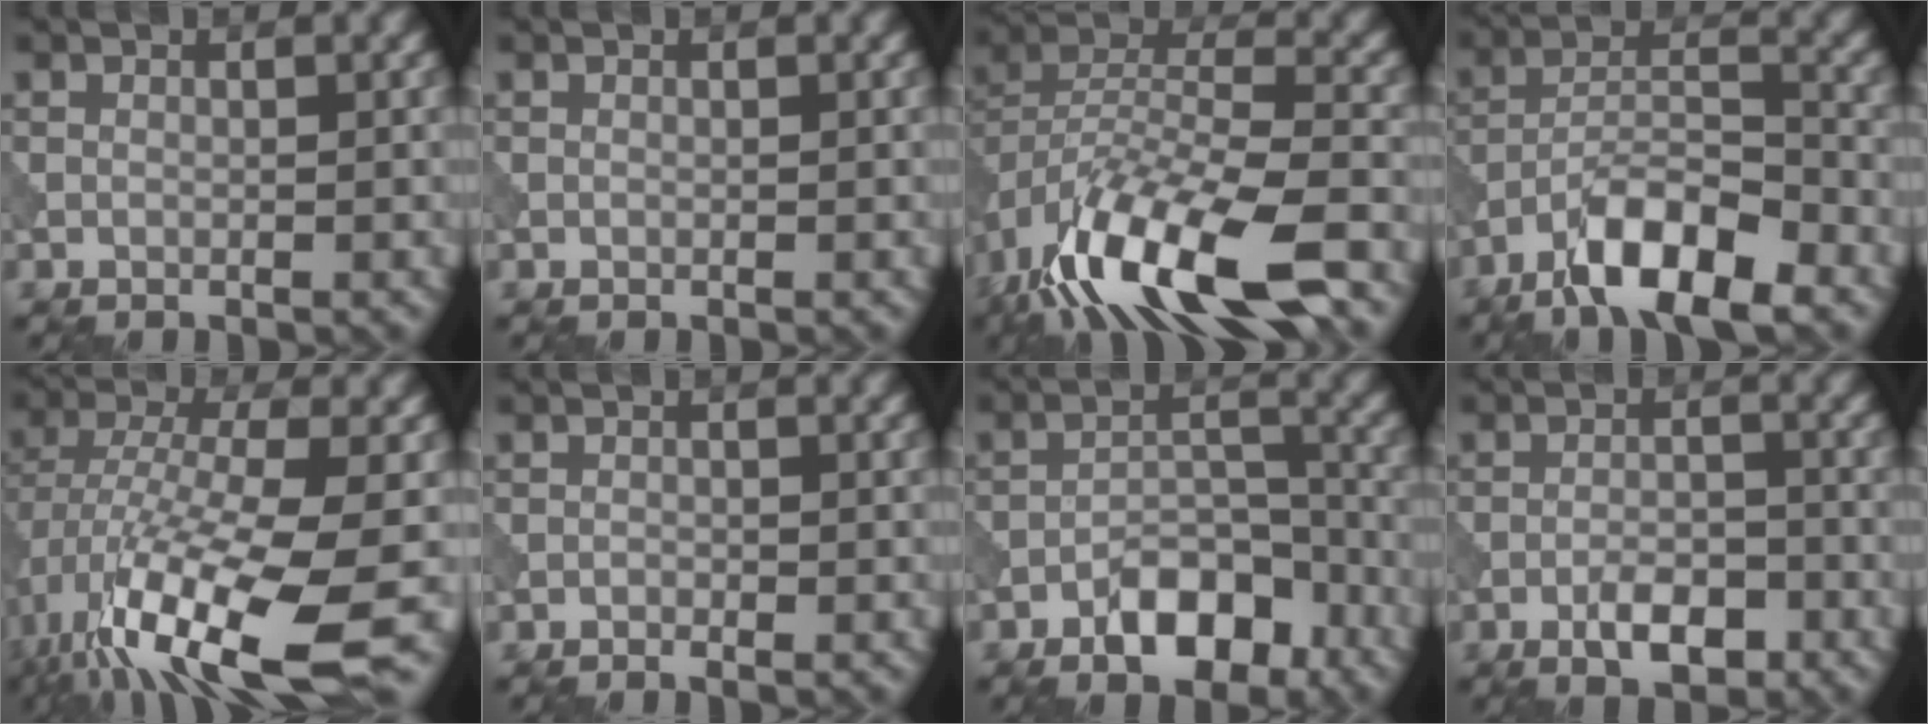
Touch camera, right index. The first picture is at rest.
{"total": 0.0}
{"total": 13.2, "force": [-8.2, 4.2, 9.4], "torque": [-0.183, -0.004, -0.156]}
{"total": 8.5, "force": [-5.6, 2.8, 5.8], "torque": [-0.092, 0.006, -0.107]}
{"total": 13.9, "force": [-5.1, 4.5, 12.1], "torque": [-0.239, -0.023, -0.080]}
{"total": 0.6, "force": [-0.4, 0.2, 0.4], "torque": [-0.005, -0.001, -0.008]}
{"total": 5.9, "force": [-3.7, 2.8, 3.7], "torque": [-0.047, 0.008, -0.064]}
{"total": 3.8, "force": [-2.1, 1.5, 2.8], "torque": [-0.041, 0.004, -0.039]}